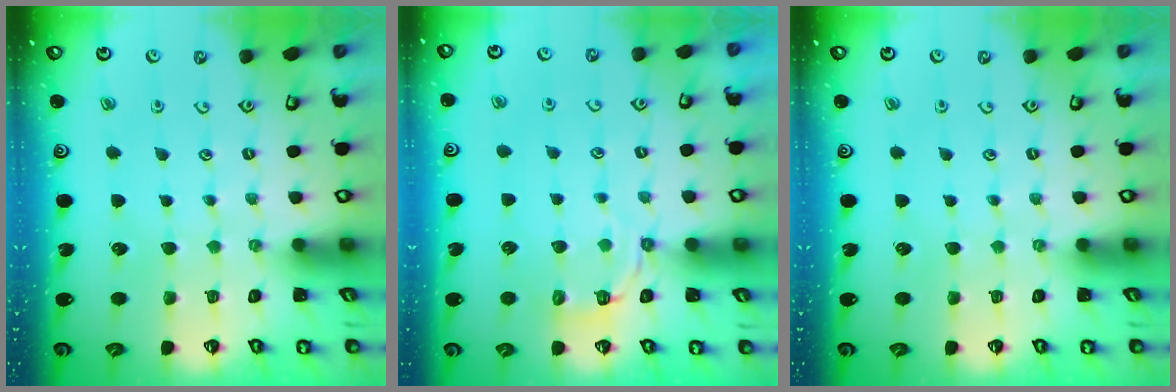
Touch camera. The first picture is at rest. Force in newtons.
{"total": 3.7, "press": 3.1, "slide": 2.0}
{"total": 0.0}